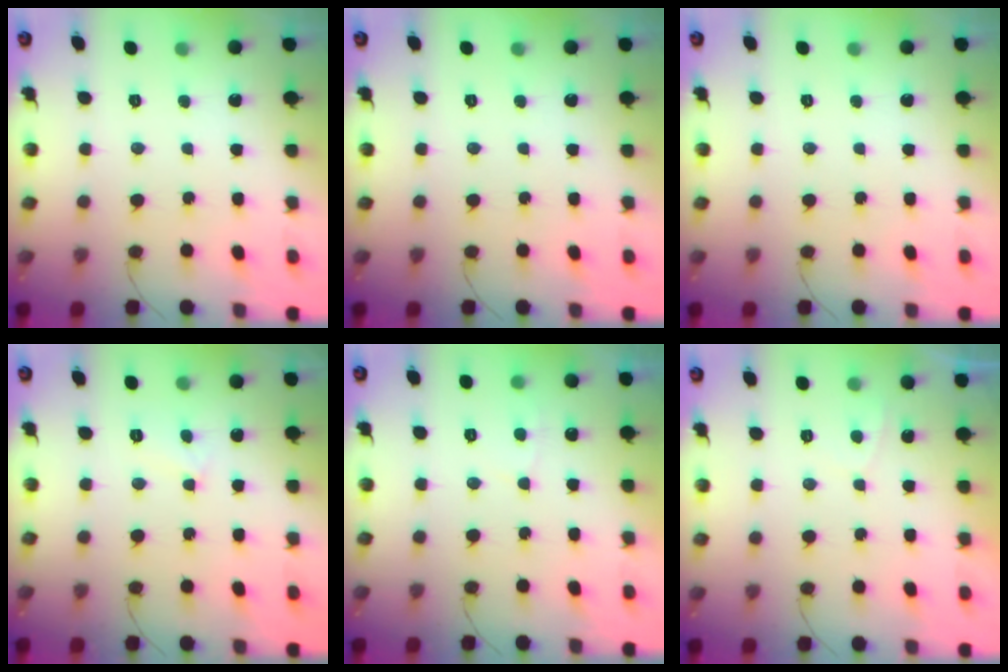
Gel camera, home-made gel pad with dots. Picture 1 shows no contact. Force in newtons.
{"total": 0.0}
{"total": 0.0}
{"total": 3.5, "press": 3.5, "slide": 0.4}
{"total": 3.4, "press": 3.4, "slide": 0.4}
{"total": 0.7, "press": 0.4, "slide": 0.5}